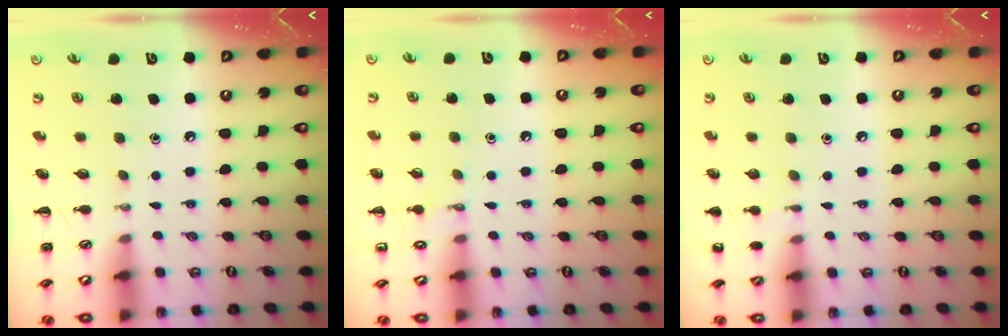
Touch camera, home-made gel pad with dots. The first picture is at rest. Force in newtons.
{"total": 6.5, "press": 6.2, "slide": 1.9}
{"total": 5.3, "press": 5.1, "slide": 1.5}